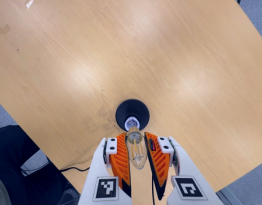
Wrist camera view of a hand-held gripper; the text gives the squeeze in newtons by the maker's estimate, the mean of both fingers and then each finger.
{"total": 20.2, "left": 22.3, "right": 18.1}